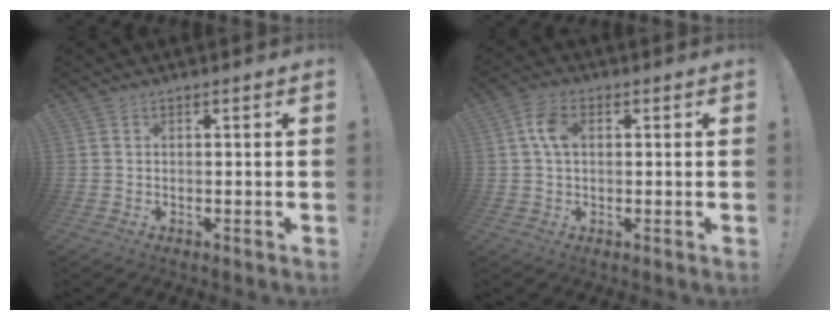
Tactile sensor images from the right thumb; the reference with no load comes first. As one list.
[{"total": 6.3, "force": [1.3, 4.0, 4.8], "torque": [-0.088, 0.006, 0.023]}]